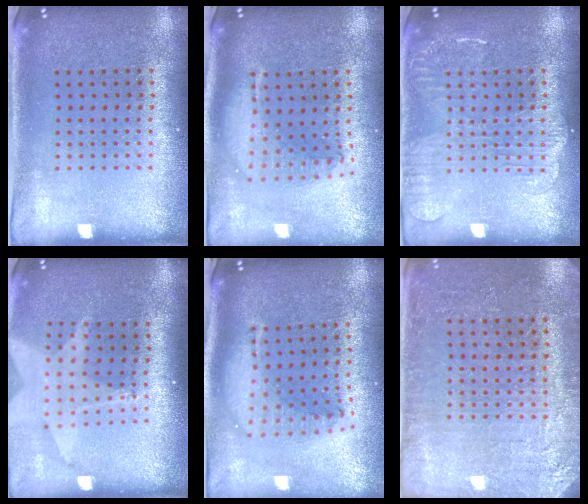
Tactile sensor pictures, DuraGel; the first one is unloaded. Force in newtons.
{"total": 1.8, "press": 1.5, "slide": 1.0}
{"total": 2.8, "press": 2.7, "slide": 0.4}
{"total": 1.8, "press": 1.5, "slide": 1.1}
{"total": 1.6, "press": 1.4, "slide": 0.7}
{"total": 2.8, "press": 2.8, "slide": 0.3}